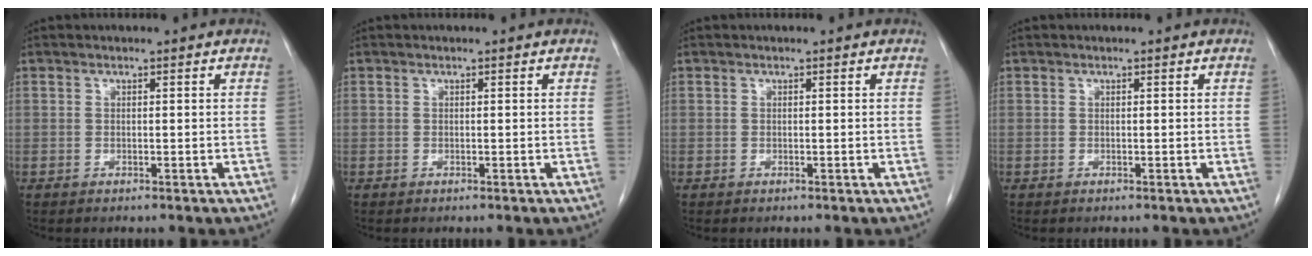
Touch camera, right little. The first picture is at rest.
{"total": 0.0}
{"total": 0.0}
{"total": 0.0}